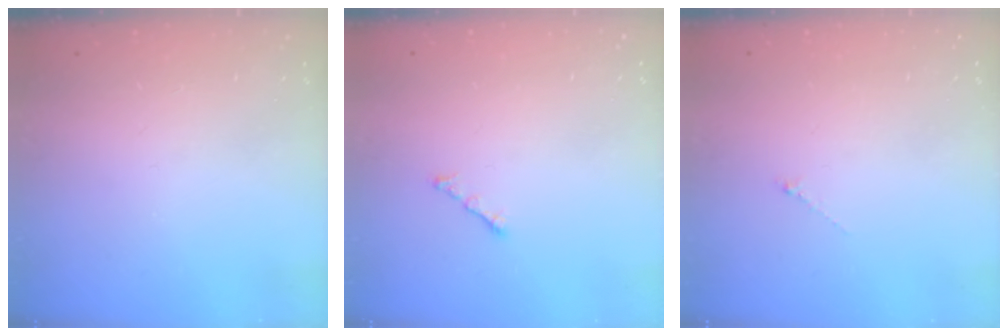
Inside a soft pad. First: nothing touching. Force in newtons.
{"total": 1.7, "press": 1.6, "slide": 0.6}
{"total": 0.6, "press": 0.5, "slide": 0.3}